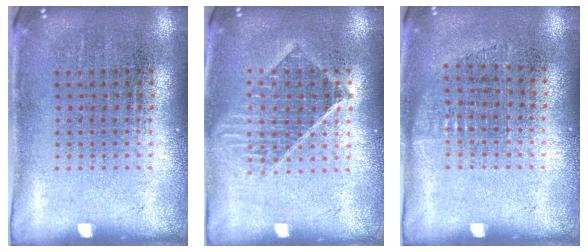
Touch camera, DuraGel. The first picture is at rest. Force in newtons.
{"total": 1.4, "press": 1.3, "slide": 0.6}
{"total": 0.6, "press": 0.5, "slide": 0.3}